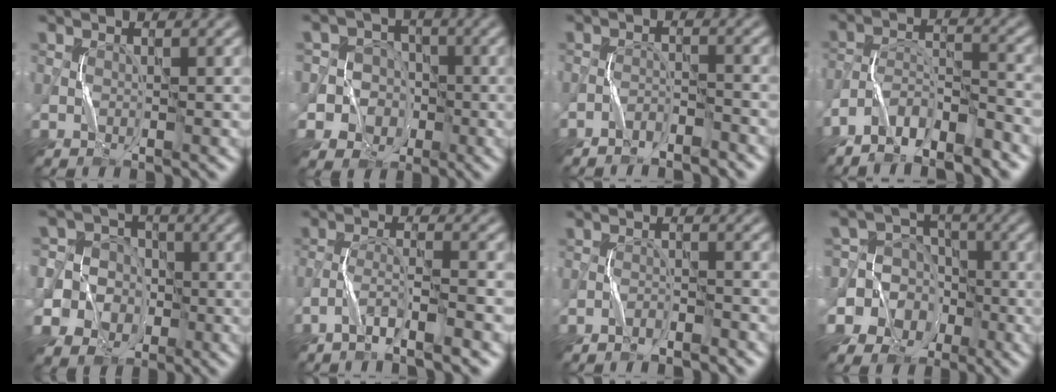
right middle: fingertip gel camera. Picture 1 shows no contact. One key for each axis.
{"total": 8.2, "fx": -2.7, "fy": 7.6, "fz": 1.4, "tx": -0.031, "ty": 0.007, "tz": -0.077}
{"total": 2.3, "fx": -2.1, "fy": 0.4, "fz": 0.6, "tx": -0.010, "ty": 0.003, "tz": -0.041}
{"total": 6.0, "fx": -5.0, "fy": 1.5, "fz": 2.8, "tx": -0.050, "ty": -0.002, "tz": -0.095}
{"total": 10.1, "fx": -2.2, "fy": 9.5, "fz": 2.5, "tx": -0.079, "ty": 0.013, "tz": -0.061}
{"total": 3.7, "fx": -2.8, "fy": 0.0, "fz": 2.5, "tx": -0.049, "ty": 0.003, "tz": -0.057}
{"total": 1.6, "fx": -1.5, "fy": 0.3, "fz": 0.5, "tx": -0.009, "ty": 0.005, "tz": -0.027}
{"total": 11.0, "fx": -3.4, "fy": 10.2, "fz": 2.4, "tx": -0.073, "ty": 0.013, "tz": -0.085}